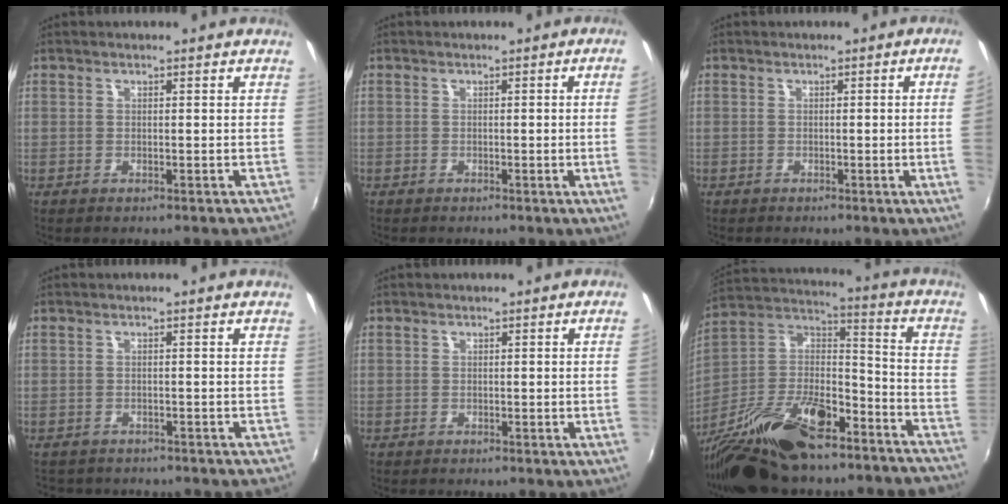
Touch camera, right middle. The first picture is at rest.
{"total": 3.9, "force": [0.0, -2.0, 3.3], "torque": [-0.053, -0.010, 0.006]}
{"total": 4.2, "force": [0.0, -2.0, 3.7], "torque": [-0.057, -0.009, 0.004]}
{"total": 4.3, "force": [-3.8, 1.9, 0.9], "torque": [-0.026, -0.013, -0.057]}
{"total": 2.1, "force": [-0.1, -1.3, 1.6], "torque": [-0.018, -0.014, 0.003]}
{"total": 30.6, "force": [-22.6, 12.5, 16.5], "torque": [-0.304, 0.015, -0.333]}